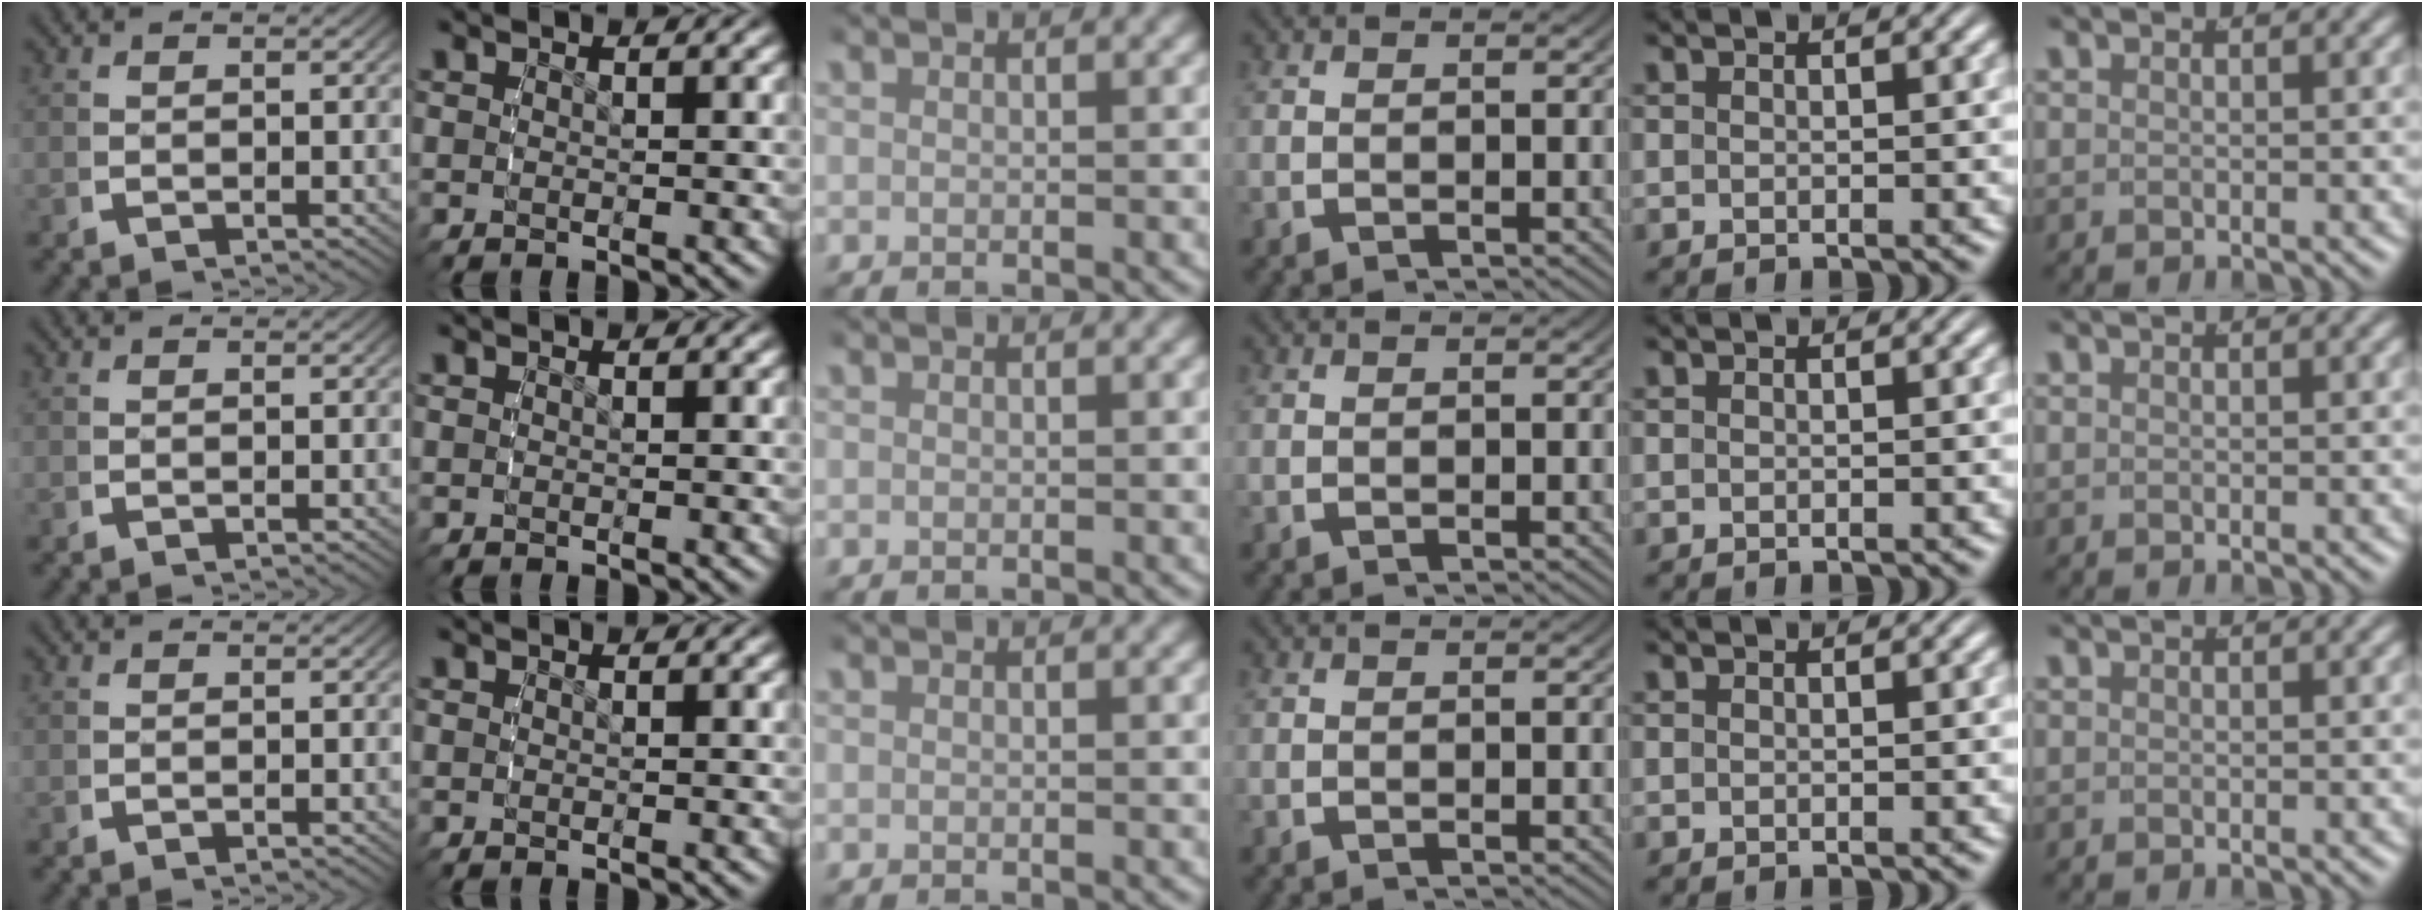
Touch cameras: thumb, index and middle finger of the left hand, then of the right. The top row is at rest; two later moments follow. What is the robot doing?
{"motion": "reach", "object": "paper plate"}